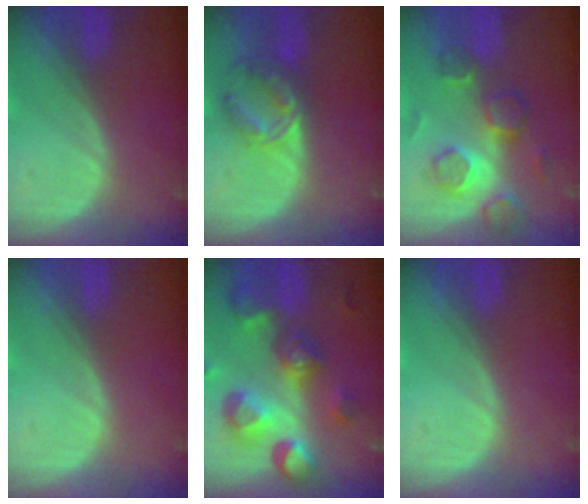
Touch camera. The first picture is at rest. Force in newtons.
{"total": 7.1, "press": 5.9, "slide": 4.0}
{"total": 8.5, "press": 7.6, "slide": 3.8}
{"total": 0.0}
{"total": 11.2, "press": 10.1, "slide": 5.0}
{"total": 0.0}